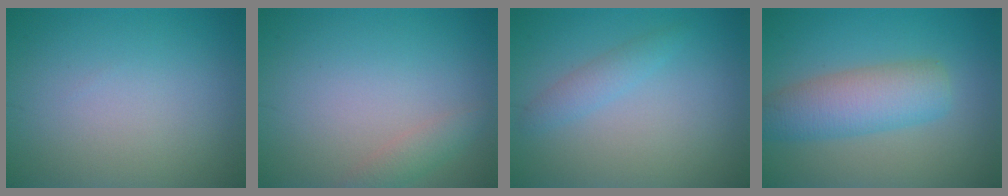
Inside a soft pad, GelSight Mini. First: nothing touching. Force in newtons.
{"total": 1.6, "press": 1.6, "slide": 0.2}
{"total": 1.7, "press": 1.6, "slide": 0.0}
{"total": 5.5, "press": 5.5, "slide": 0.2}